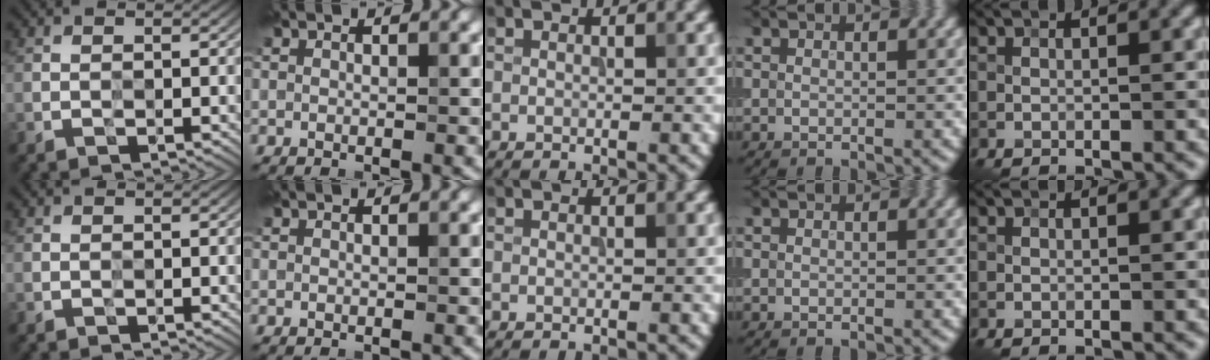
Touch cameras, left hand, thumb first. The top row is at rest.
{}